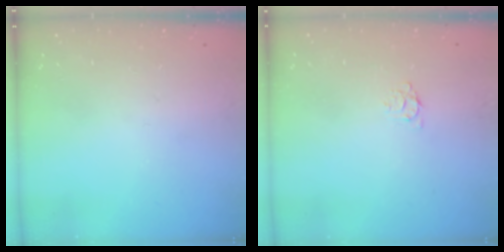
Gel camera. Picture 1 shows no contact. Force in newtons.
{"total": 3.6, "press": 3.5, "slide": 0.4}